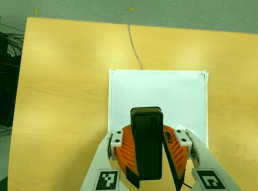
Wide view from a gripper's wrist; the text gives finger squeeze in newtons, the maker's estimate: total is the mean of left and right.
{"total": 9.7, "left": 9.7, "right": 9.6}